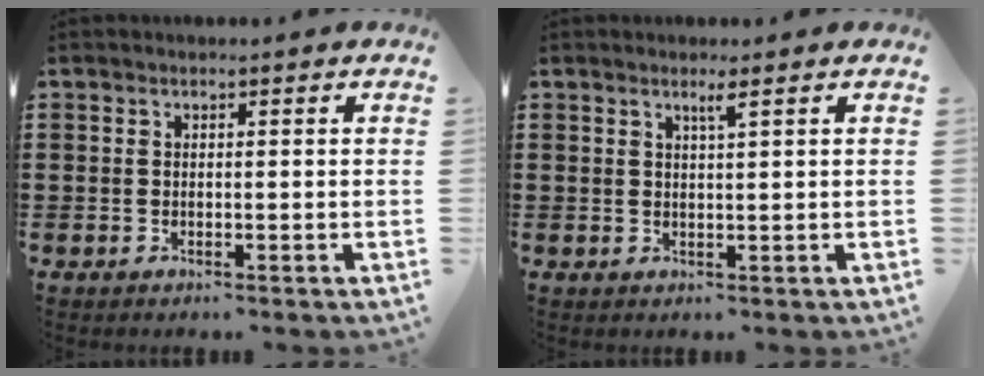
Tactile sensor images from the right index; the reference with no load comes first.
{"total": 1.5, "force": [0.9, -0.2, 1.2], "torque": [-0.023, -0.002, 0.015]}